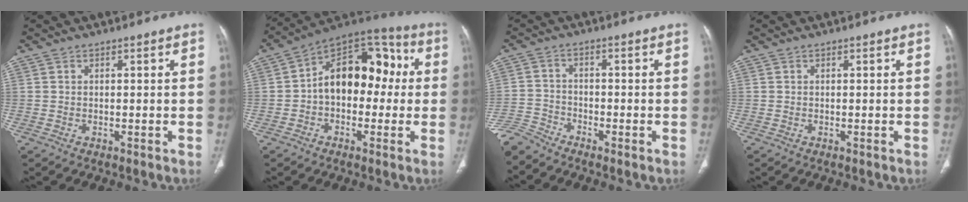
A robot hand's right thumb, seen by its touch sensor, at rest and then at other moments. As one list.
[{"total": 16.5, "force": [0.4, 10.9, 12.4], "torque": [-0.143, 0.054, -0.009]}, {"total": 4.7, "force": [-4.7, 0.4, 0.2], "torque": [-0.016, 0.008, -0.098]}, {"total": 0.0}]